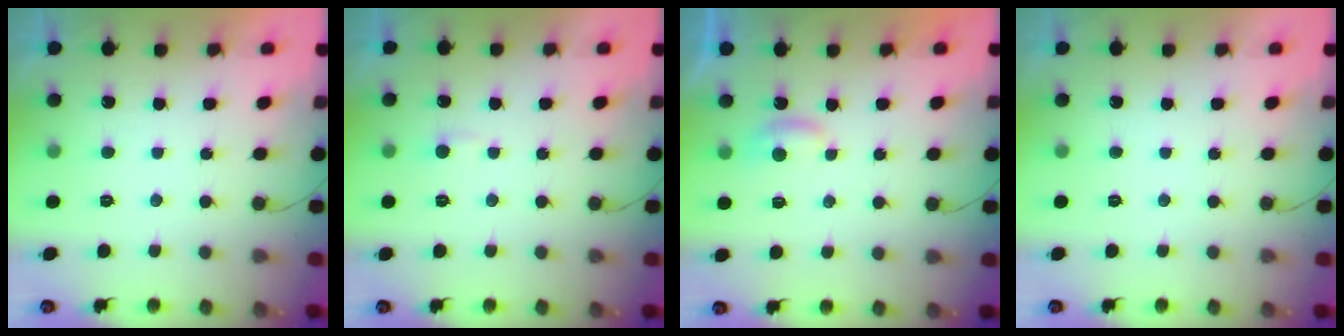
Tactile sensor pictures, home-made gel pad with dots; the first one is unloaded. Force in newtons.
{"total": 2.7, "press": 2.7, "slide": 0.4}
{"total": 3.6, "press": 3.6, "slide": 0.4}
{"total": 0.0}